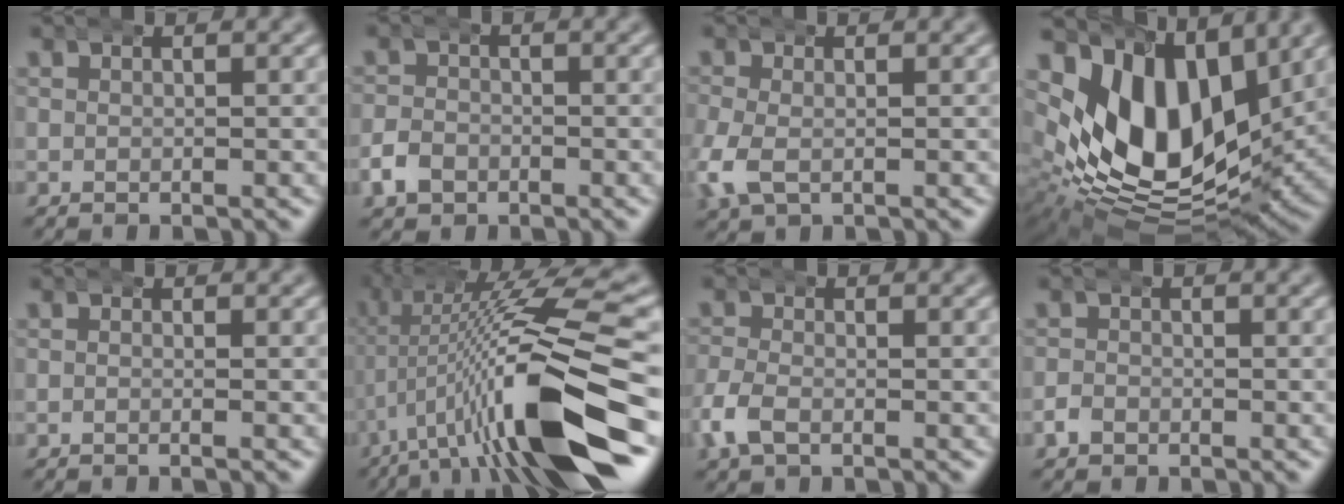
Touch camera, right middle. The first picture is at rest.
{"total": 2.5, "force": [-1.2, 2.0, 0.8], "torque": [-0.022, 0.003, -0.027]}
{"total": 3.2, "force": [-0.7, 2.3, 2.0], "torque": [-0.071, -0.012, -0.005]}
{"total": 18.9, "force": [1.1, 12.7, 13.9], "torque": [-0.251, -0.042, 0.038]}
{"total": 0.5, "force": [-0.4, -0.1, 0.3], "torque": [-0.003, 0.003, -0.010]}
{"total": 13.2, "force": [-1.2, 3.3, 12.7], "torque": [-0.193, 0.017, -0.018]}
{"total": 2.9, "force": [-1.3, 1.9, 1.7], "torque": [-0.051, -0.002, -0.023]}
{"total": 1.3, "force": [-0.8, 1.0, 0.3], "torque": [-0.009, 0.004, -0.018]}